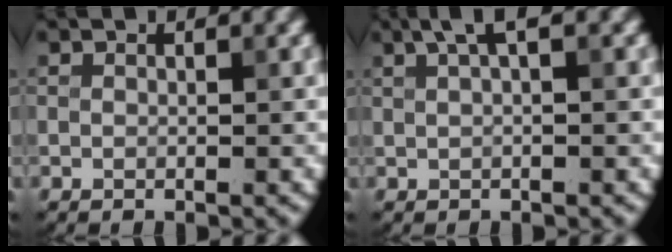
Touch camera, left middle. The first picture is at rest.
{"total": 2.1, "force": [1.1, 0.4, 1.8], "torque": [-0.030, 0.006, 0.019]}